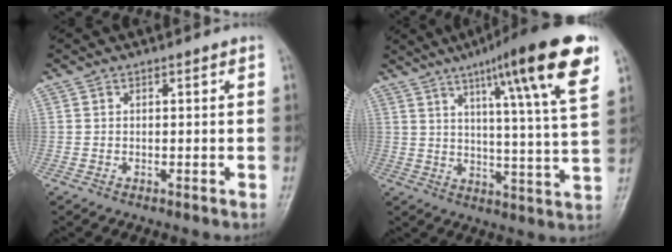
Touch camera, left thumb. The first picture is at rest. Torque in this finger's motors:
{"motor_torque": [0.43, 0.55, 1.58, -1.18, 0.34]}